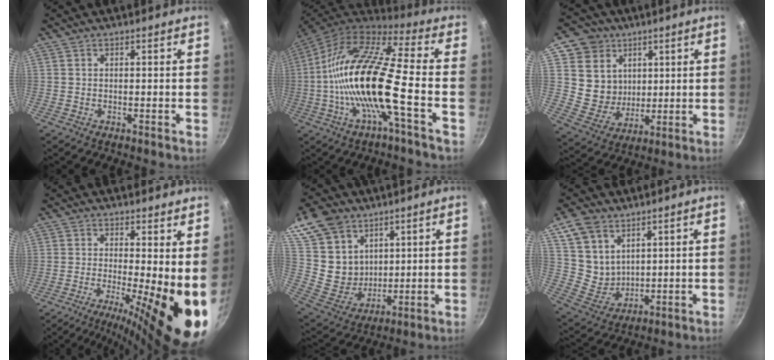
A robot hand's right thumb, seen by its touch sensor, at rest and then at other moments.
{"total": 19.8, "force": [-3.7, 4.3, 18.9], "torque": [-0.356, 0.038, -0.091]}
{"total": 11.9, "force": [4.3, 10.5, 3.4], "torque": [-0.022, -0.022, 0.086]}
{"total": 12.4, "force": [-1.2, 2.7, 12.1], "torque": [-0.164, -0.016, -0.023]}
{"total": 15.7, "force": [8.5, 11.6, 6.3], "torque": [-0.090, -0.033, 0.177]}
{"total": 10.3, "force": [5.7, 7.3, 4.6], "torque": [-0.063, -0.025, 0.126]}